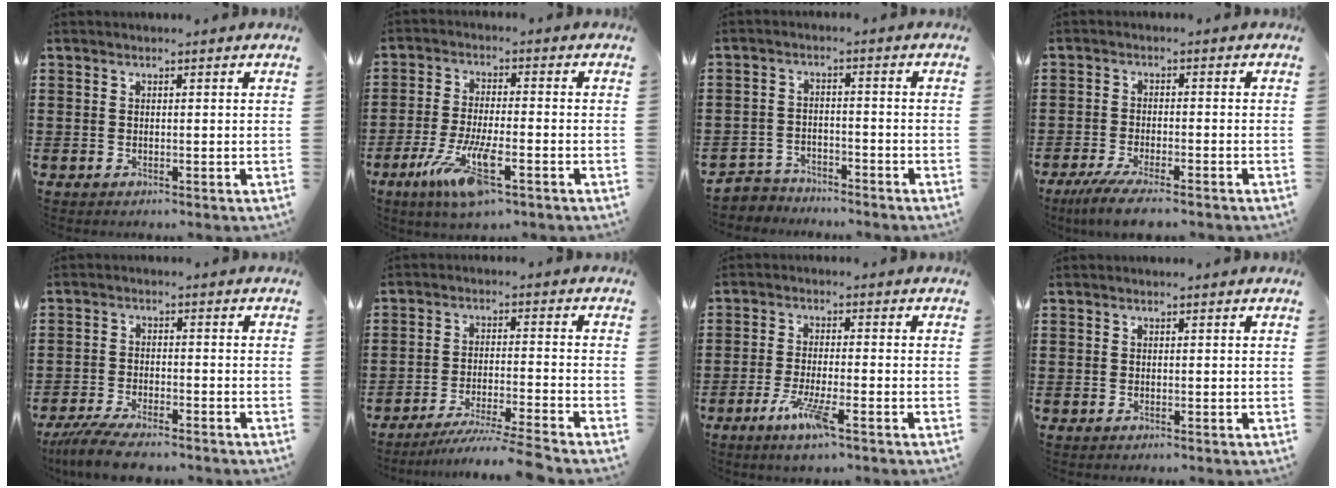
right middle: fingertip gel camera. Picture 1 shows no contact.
{"total": 9.8, "force": [-4.6, 2.6, 8.3], "torque": [-0.174, -0.009, -0.082]}
{"total": 3.4, "force": [-3.3, 0.6, -0.4], "torque": [-0.004, -0.002, -0.073]}
{"total": 4.5, "force": [-3.8, 0.2, 2.4], "torque": [-0.061, -0.016, -0.076]}
{"total": 5.2, "force": [-4.7, 0.6, 2.2], "torque": [-0.056, -0.011, -0.092]}
{"total": 6.2, "force": [-5.6, -0.5, 2.5], "torque": [-0.045, -0.018, -0.108]}
{"total": 5.8, "force": [-3.1, 0.8, 4.8], "torque": [-0.102, -0.013, -0.057]}
{"total": 0.0}